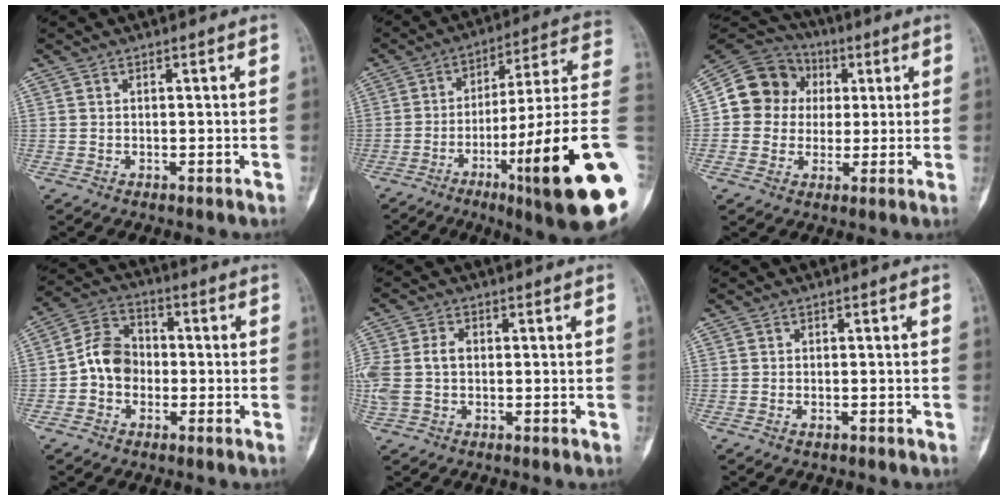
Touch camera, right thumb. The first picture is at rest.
{"total": 25.2, "force": [-7.2, 2.0, 24.1], "torque": [-0.318, 0.022, -0.109]}
{"total": 12.3, "force": [1.7, 11.4, 4.2], "torque": [-0.044, 0.023, 0.021]}
{"total": 8.2, "force": [-1.2, 6.6, 4.7], "torque": [-0.069, 0.033, -0.039]}
{"total": 7.0, "force": [0.0, 4.9, 5.0], "torque": [-0.130, 0.018, 0.002]}
{"total": 0.7, "force": [-0.4, 0.4, 0.3], "torque": [-0.009, 0.006, -0.005]}